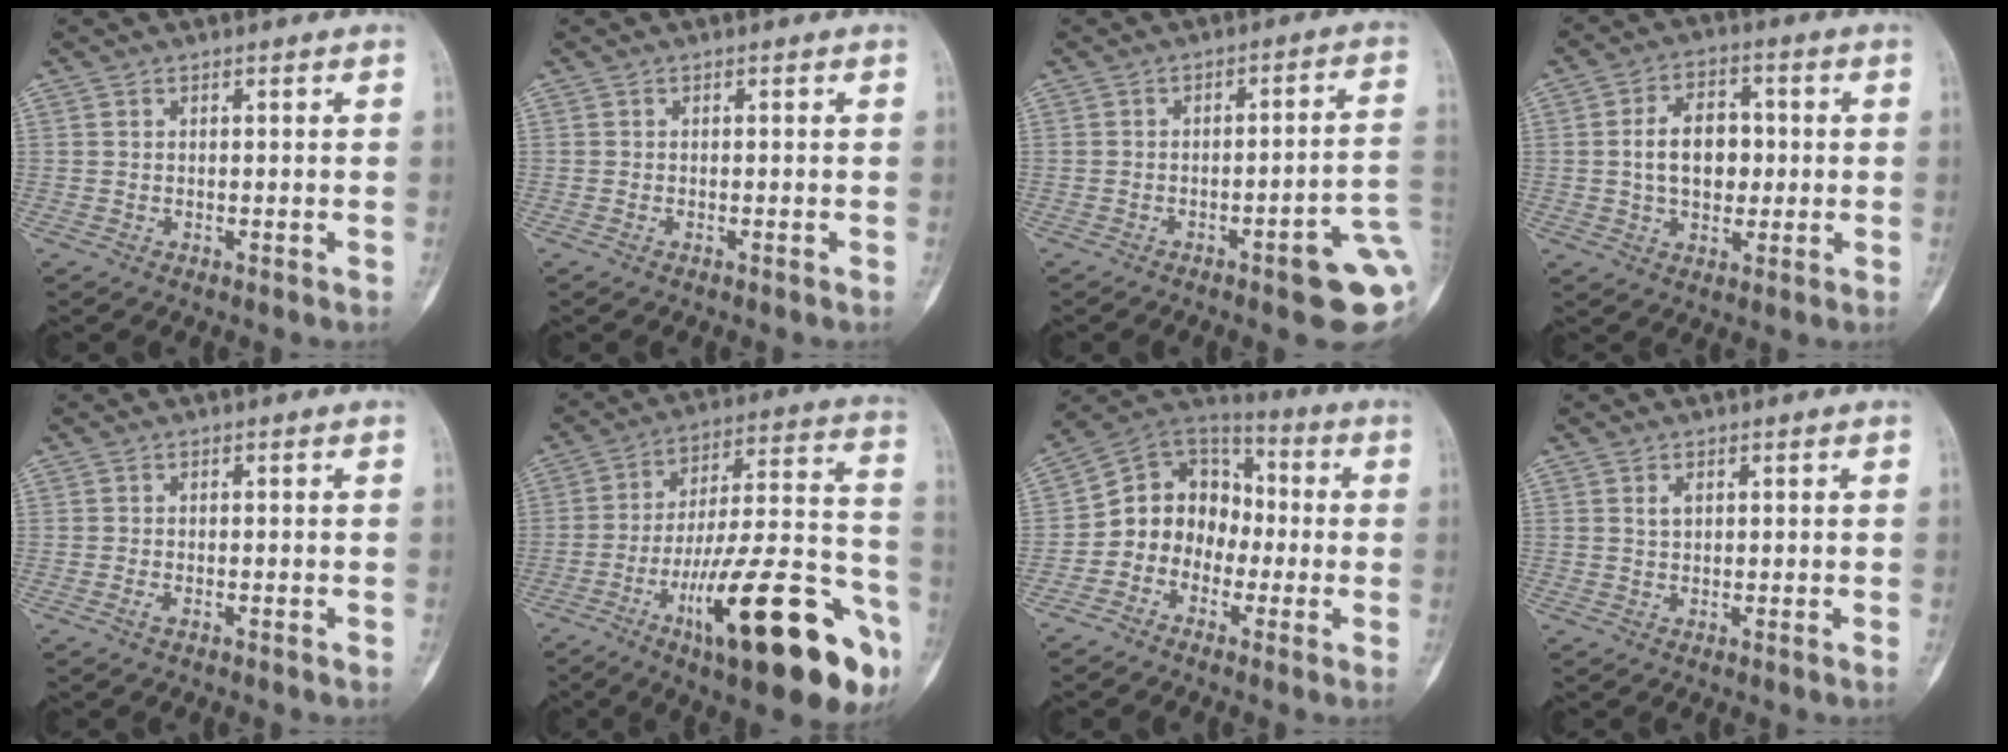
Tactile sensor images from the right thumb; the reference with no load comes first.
{"total": 0.5, "force": [-0.3, 0.3, 0.3], "torque": [-0.004, 0.005, -0.005]}
{"total": 12.7, "force": [-4.3, 3.2, 11.5], "torque": [-0.109, 0.031, -0.048]}
{"total": 9.9, "force": [0.1, 6.8, 7.3], "torque": [-0.090, 0.015, -0.001]}
{"total": 1.2, "force": [-0.7, 0.7, 0.8], "torque": [-0.017, 0.002, -0.015]}
{"total": 29.9, "force": [-13.6, 8.3, 25.3], "torque": [-0.329, 0.067, -0.204]}
{"total": 12.2, "force": [-2.7, 10.4, 5.7], "torque": [-0.055, 0.062, -0.064]}
{"total": 1.5, "force": [0.5, 0.9, 1.1], "torque": [-0.014, 0.000, 0.009]}